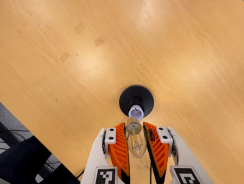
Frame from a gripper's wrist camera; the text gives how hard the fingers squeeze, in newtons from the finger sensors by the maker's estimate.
{"total": 20.8, "left": 22.9, "right": 18.8}